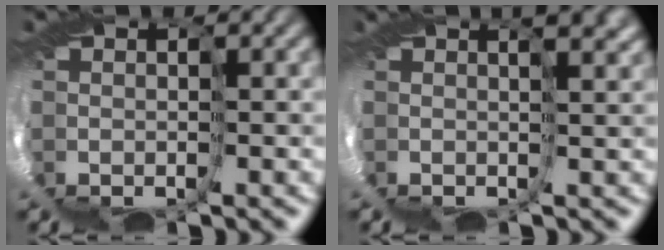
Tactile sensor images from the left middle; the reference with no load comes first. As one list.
[{"total": 1.8, "force": [1.1, -1.4, 0.5], "torque": [-0.011, -0.001, 0.028]}]